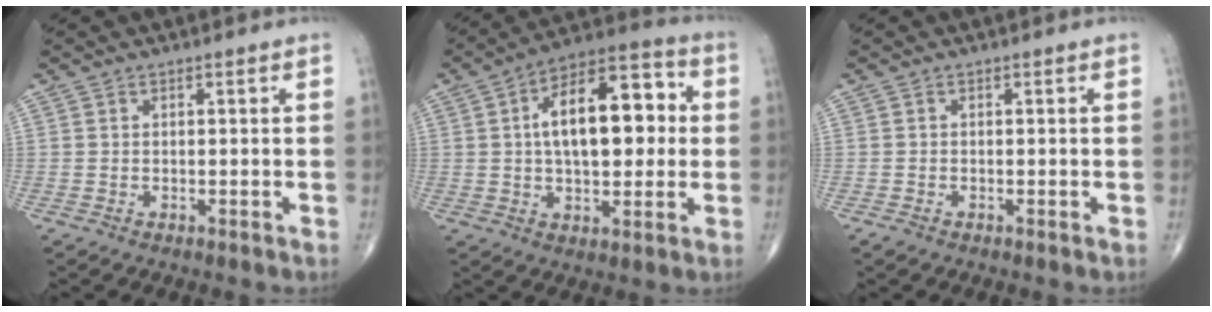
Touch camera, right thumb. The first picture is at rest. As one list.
[{"total": 18.2, "force": [2.2, 9.2, 15.6], "torque": [-0.217, 0.026, 0.027]}, {"total": 1.0, "force": [-0.7, 0.4, 0.6], "torque": [-0.014, -0.003, -0.016]}]